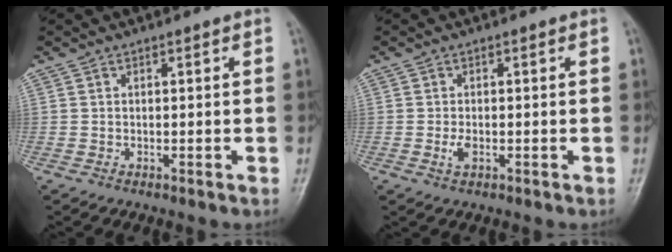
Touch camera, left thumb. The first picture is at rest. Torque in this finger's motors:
{"motor_torque": [-0.13, 0.18, 0.10, 0.02, 0.00]}